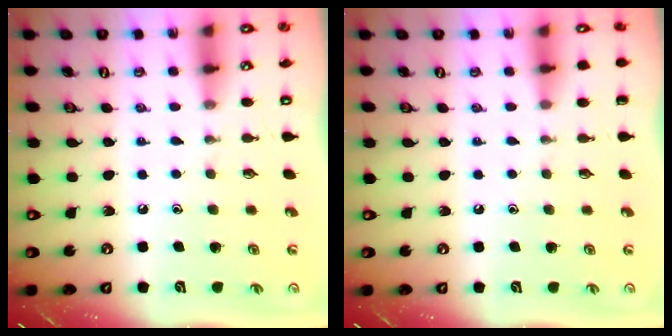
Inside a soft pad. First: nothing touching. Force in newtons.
{"total": 0.0}